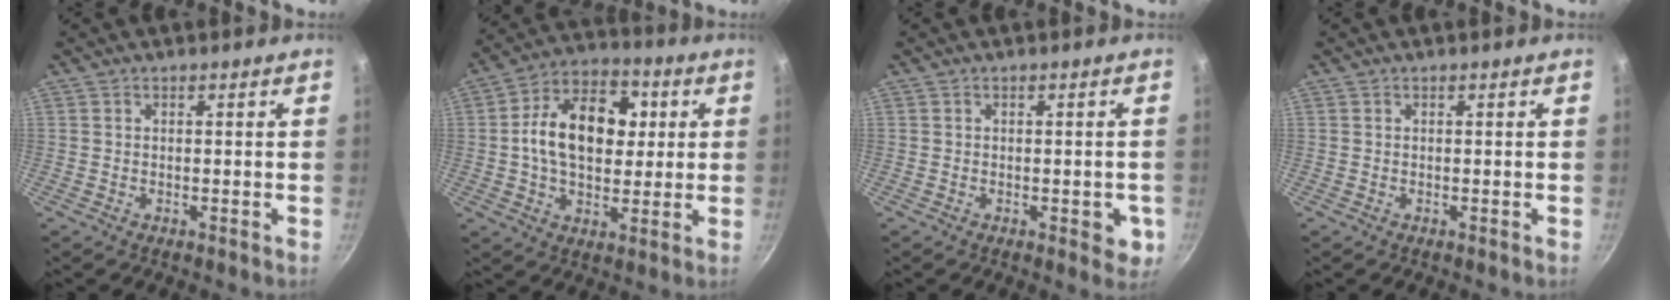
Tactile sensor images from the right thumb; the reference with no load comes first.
{"total": 16.3, "force": [2.0, 10.6, 12.2], "torque": [-0.173, 0.016, 0.026]}
{"total": 3.8, "force": [-1.3, 1.9, 3.0], "torque": [-0.014, 0.004, -0.013]}
{"total": 0.0}